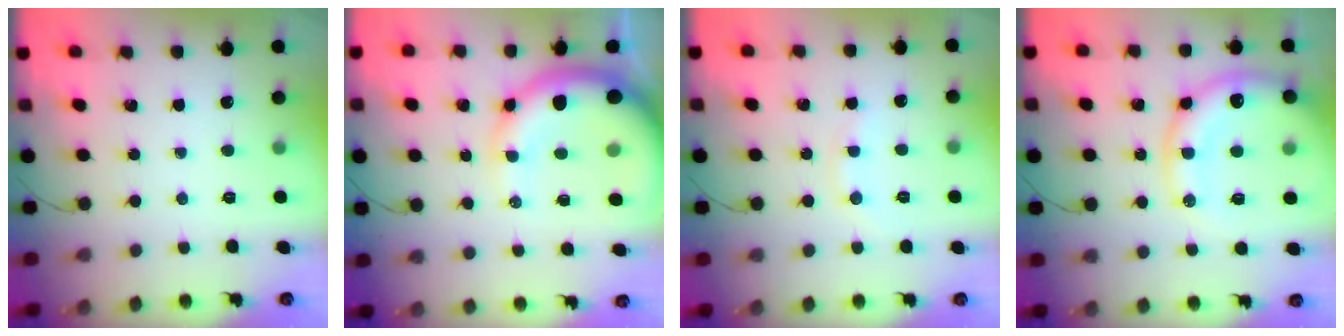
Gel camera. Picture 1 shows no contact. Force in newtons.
{"total": 15.3, "press": 14.9, "slide": 3.4}
{"total": 5.2, "press": 5.2, "slide": 0.7}
{"total": 17.3, "press": 17.0, "slide": 3.3}